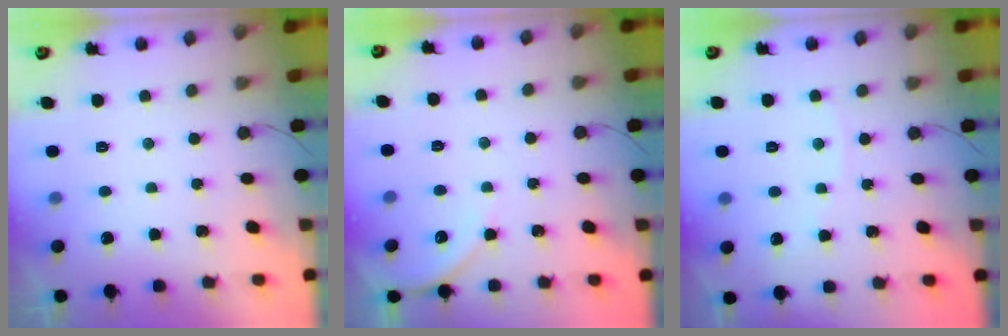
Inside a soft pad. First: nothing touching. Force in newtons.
{"total": 3.3, "press": 3.3, "slide": 0.5}
{"total": 2.2, "press": 2.2, "slide": 0.3}